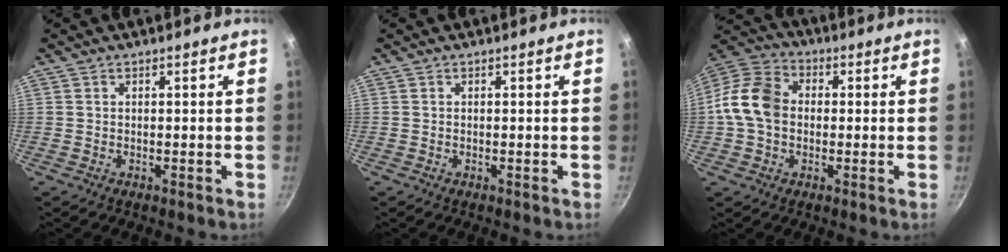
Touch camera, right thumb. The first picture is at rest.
{"total": 0.0}
{"total": 11.7, "force": [-0.3, 9.0, 7.5], "torque": [-0.118, 0.027, -0.024]}